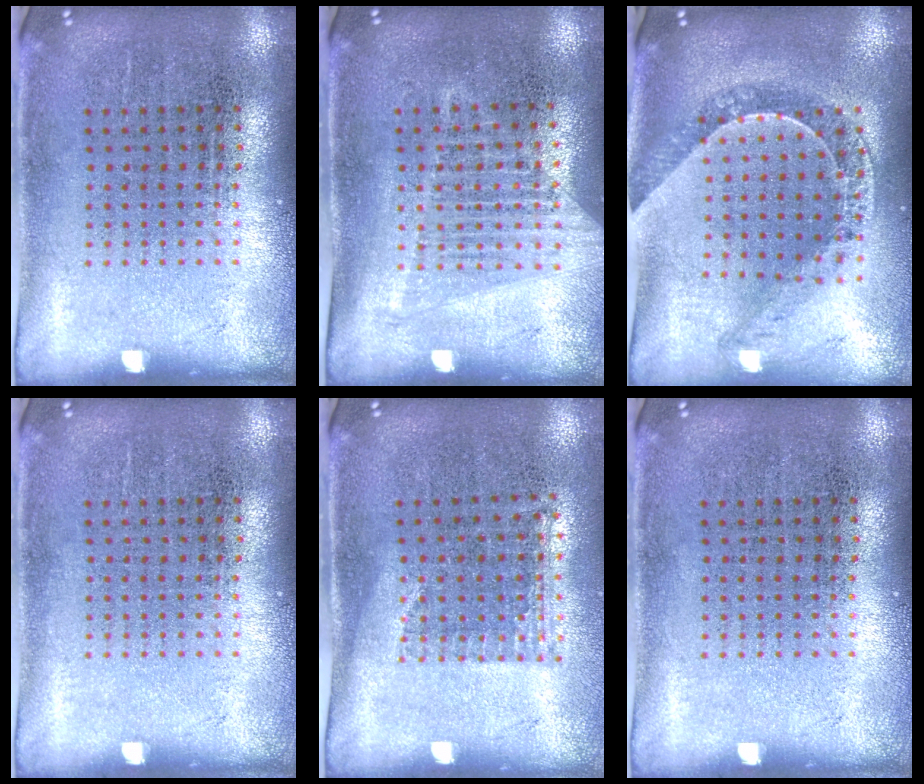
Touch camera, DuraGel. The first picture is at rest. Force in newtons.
{"total": 1.5, "press": 1.4, "slide": 0.5}
{"total": 1.0, "press": 1.0, "slide": 0.3}
{"total": 0.0}
{"total": 1.1, "press": 0.9, "slide": 0.6}
{"total": 0.0}